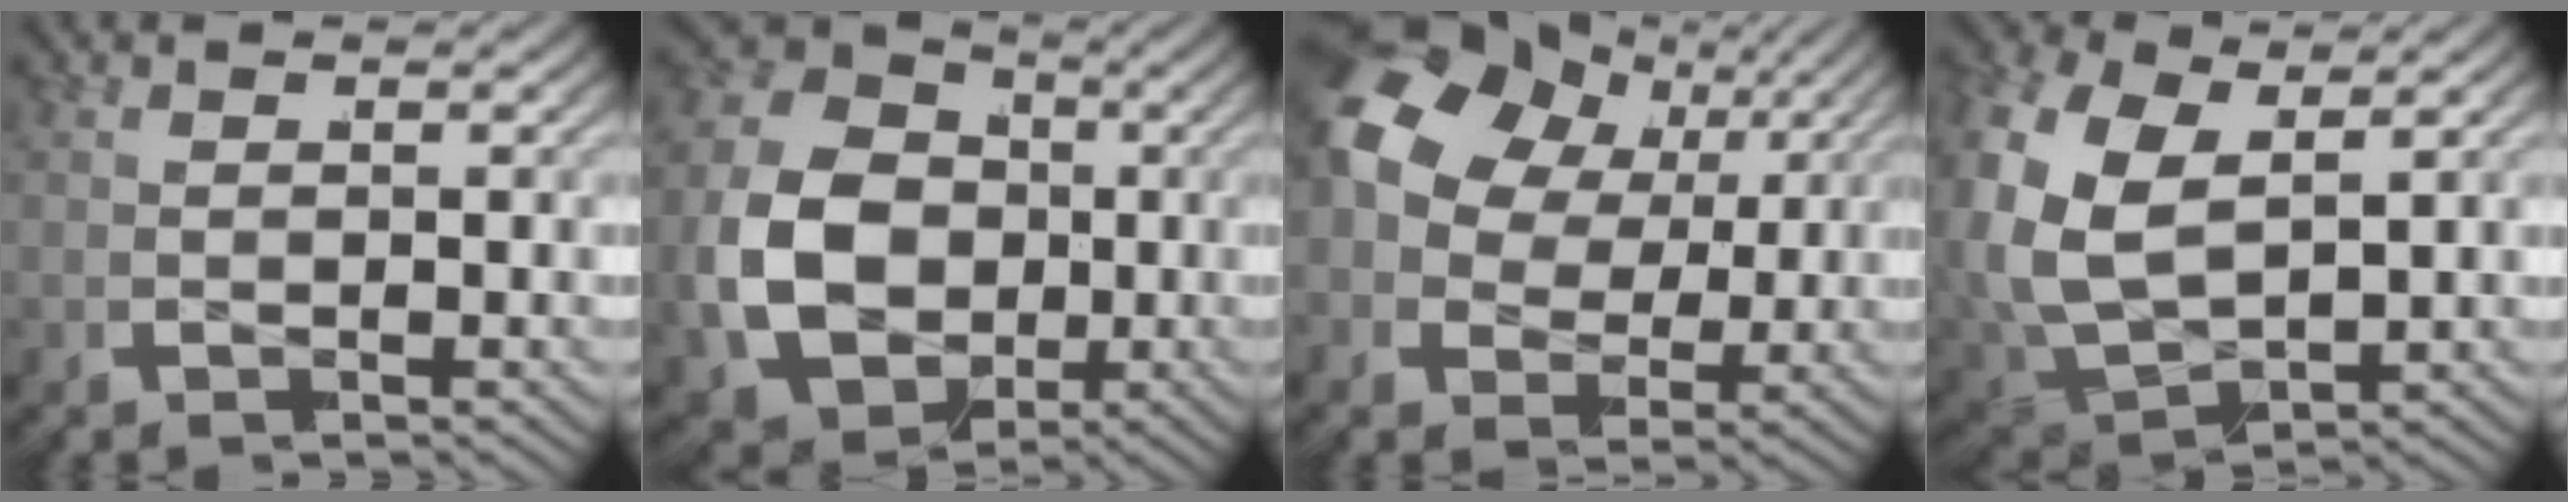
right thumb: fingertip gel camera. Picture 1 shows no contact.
{"total": 17.8, "force": [-0.4, 14.3, 10.6], "torque": [-0.274, -0.036, -0.003]}
{"total": 13.0, "force": [2.5, 9.5, 8.5], "torque": [-0.177, 0.013, 0.027]}
{"total": 9.7, "force": [-0.1, 7.5, 6.2], "torque": [-0.193, -0.039, 0.014]}